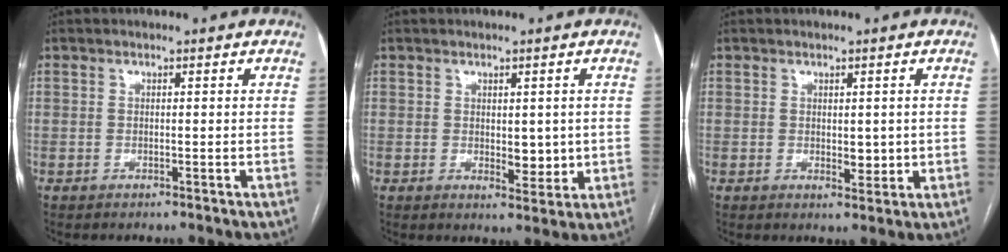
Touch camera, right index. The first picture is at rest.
{"total": 3.9, "force": [0.1, 2.1, 3.3], "torque": [-0.040, -0.008, 0.008]}
{"total": 2.7, "force": [0.0, 1.5, 2.3], "torque": [-0.027, -0.004, 0.006]}